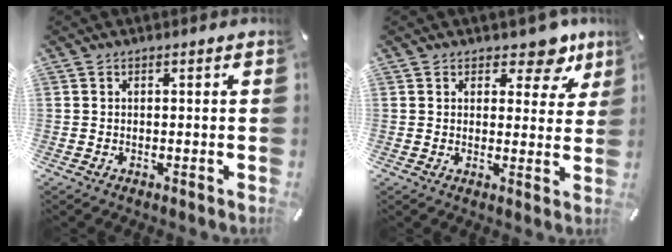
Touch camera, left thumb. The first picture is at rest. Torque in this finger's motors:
{"motor_torque": [0.19, -0.40, 0.25, 0.05, 0.01]}